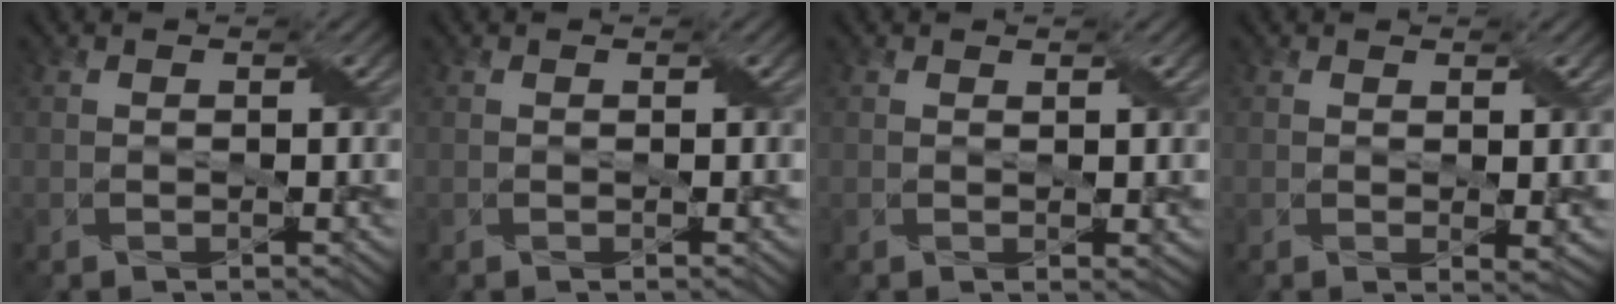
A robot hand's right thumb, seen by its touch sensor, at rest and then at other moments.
{"total": 0.0}
{"total": 0.9, "force": [0.5, 0.3, 0.7], "torque": [-0.010, -0.002, 0.011]}
{"total": 1.3, "force": [0.5, 0.3, 1.2], "torque": [-0.022, -0.005, 0.012]}